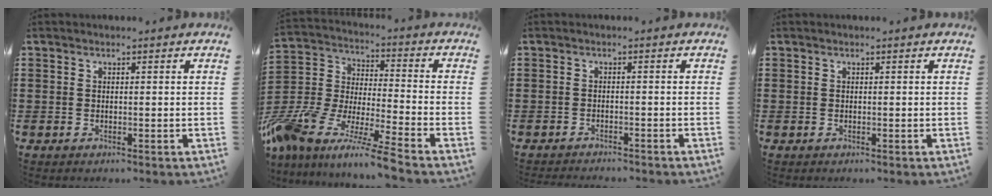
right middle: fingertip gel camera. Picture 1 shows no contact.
{"total": 10.6, "force": [-9.8, -0.1, 4.2], "torque": [-0.100, 0.000, -0.205]}
{"total": 1.4, "force": [-1.3, -0.1, 0.0], "torque": [-0.004, 0.000, -0.028]}
{"total": 0.0}